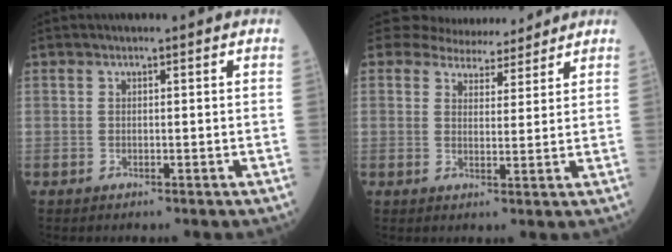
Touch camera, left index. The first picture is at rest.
{"total": 6.5, "force": [6.1, 2.0, 0.5], "torque": [-0.003, 0.002, 0.082]}